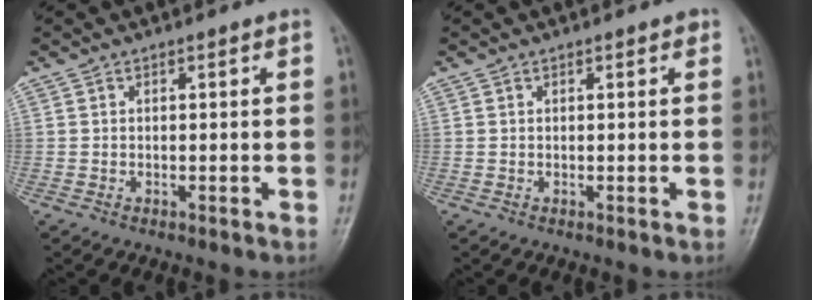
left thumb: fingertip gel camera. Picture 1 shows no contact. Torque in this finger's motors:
{"motor_torque": [0.02, 0.08, 0.15, -0.28, 0.00]}